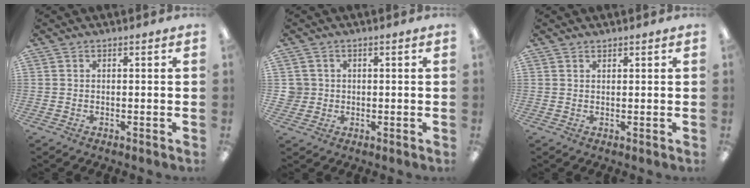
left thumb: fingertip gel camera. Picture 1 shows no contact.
{"total": 3.1, "force": [0.4, 3.1, 0.1], "torque": [-0.010, 0.006, 0.008]}
{"total": 1.0, "force": [0.9, 0.2, 0.0], "torque": [0.001, -0.001, 0.018]}